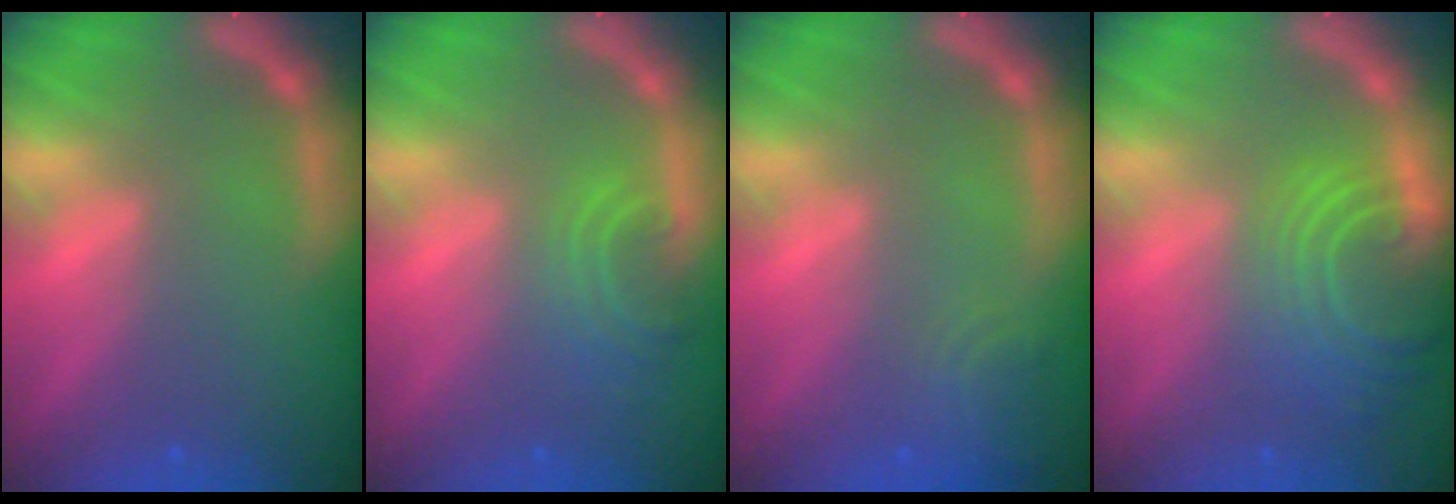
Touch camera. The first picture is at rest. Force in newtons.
{"total": 3.5}
{"total": 2.9}
{"total": 8.5}